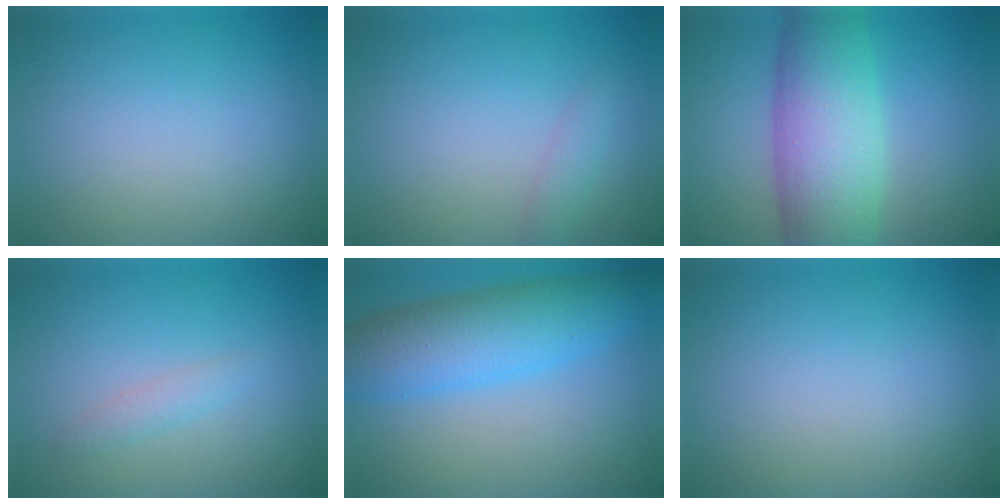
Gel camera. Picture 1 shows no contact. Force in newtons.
{"total": 1.3, "press": 1.3, "slide": 0.0}
{"total": 9.7, "press": 9.7, "slide": 0.1}
{"total": 1.2, "press": 1.2, "slide": 0.1}
{"total": 7.4, "press": 7.4, "slide": 0.2}
{"total": 0.0}